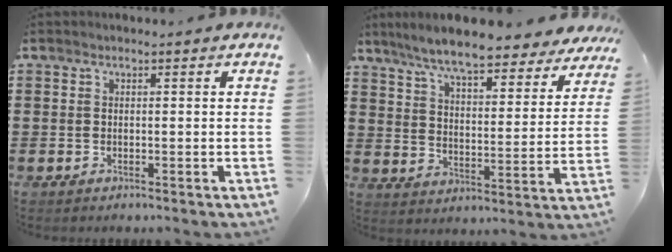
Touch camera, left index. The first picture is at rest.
{"total": 8.2, "force": [7.4, 0.3, 3.5], "torque": [-0.099, -0.042, 0.128]}